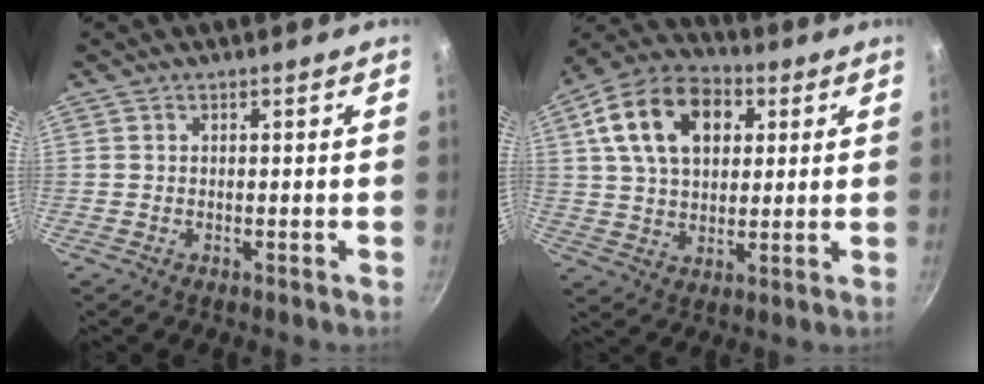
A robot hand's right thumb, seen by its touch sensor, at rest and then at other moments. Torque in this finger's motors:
{"motor_torque": [0.34, 3.06, 1.30, 0.66, 0.11]}